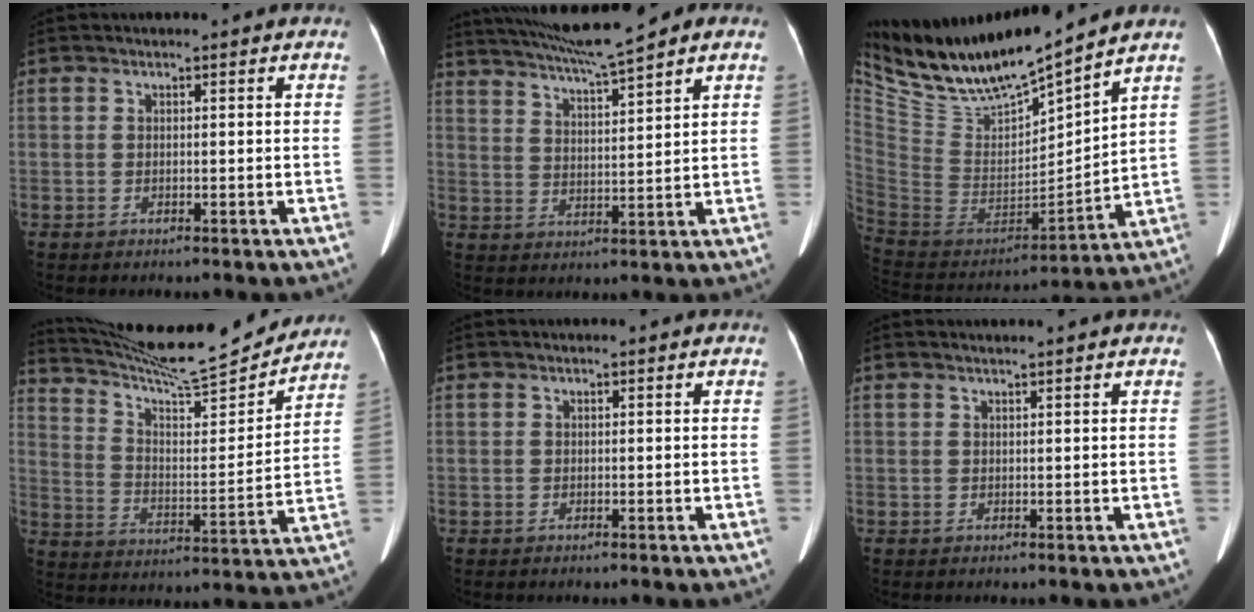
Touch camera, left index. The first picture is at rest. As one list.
[{"total": 9.7, "force": [8.5, -0.9, 4.5], "torque": [-0.081, 0.013, 0.142]}, {"total": 17.3, "force": [15.8, 1.6, 6.8], "torque": [-0.144, -0.022, 0.303]}, {"total": 20.4, "force": [19.3, 0.8, 6.8], "torque": [-0.121, -0.032, 0.287]}, {"total": 0.0}, {"total": 2.0, "force": [1.9, -0.3, 0.8], "torque": [-0.011, 0.013, 0.028]}]